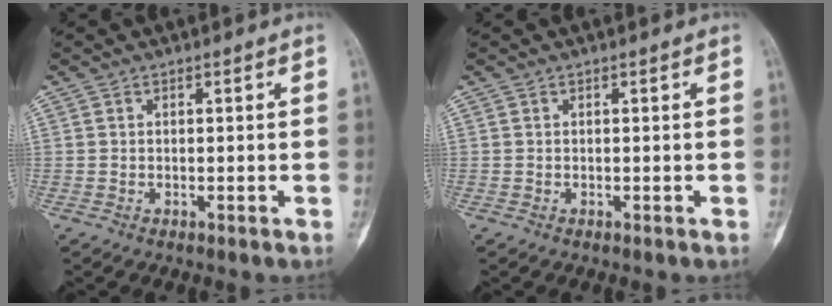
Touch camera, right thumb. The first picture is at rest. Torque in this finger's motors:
{"motor_torque": [0.00, 0.00, 0.01, 0.00, 0.01]}